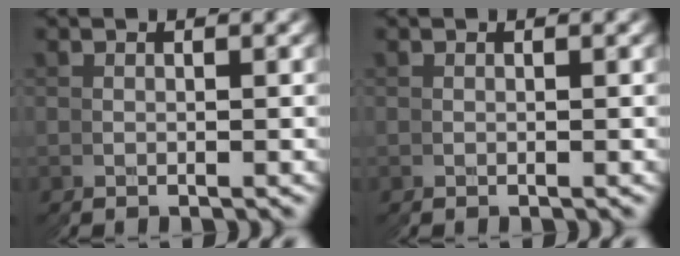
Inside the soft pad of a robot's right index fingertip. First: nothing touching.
{"total": 0.0}